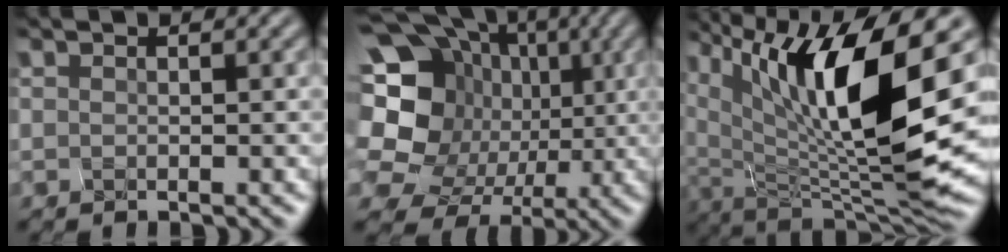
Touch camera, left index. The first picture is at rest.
{"total": 16.3, "force": [1.4, 14.8, 6.5], "torque": [-0.196, 0.027, 0.031]}
{"total": 12.7, "force": [4.2, 4.0, 11.3], "torque": [-0.215, -0.009, 0.092]}